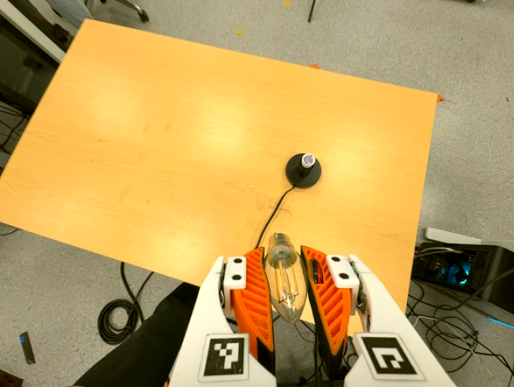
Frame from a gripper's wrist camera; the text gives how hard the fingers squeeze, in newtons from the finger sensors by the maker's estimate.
{"total": 20.0, "left": 21.5, "right": 18.6}